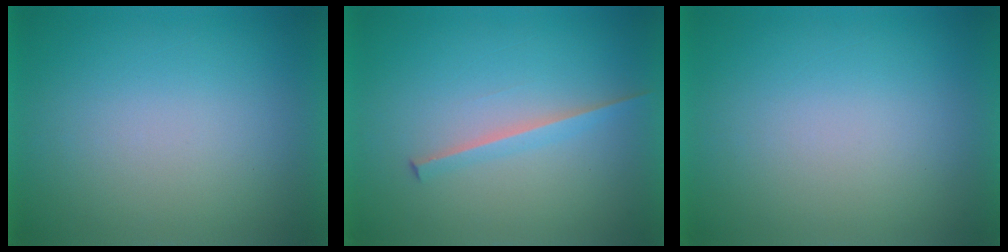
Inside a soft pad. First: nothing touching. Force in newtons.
{"total": 1.6}
{"total": 0.0}